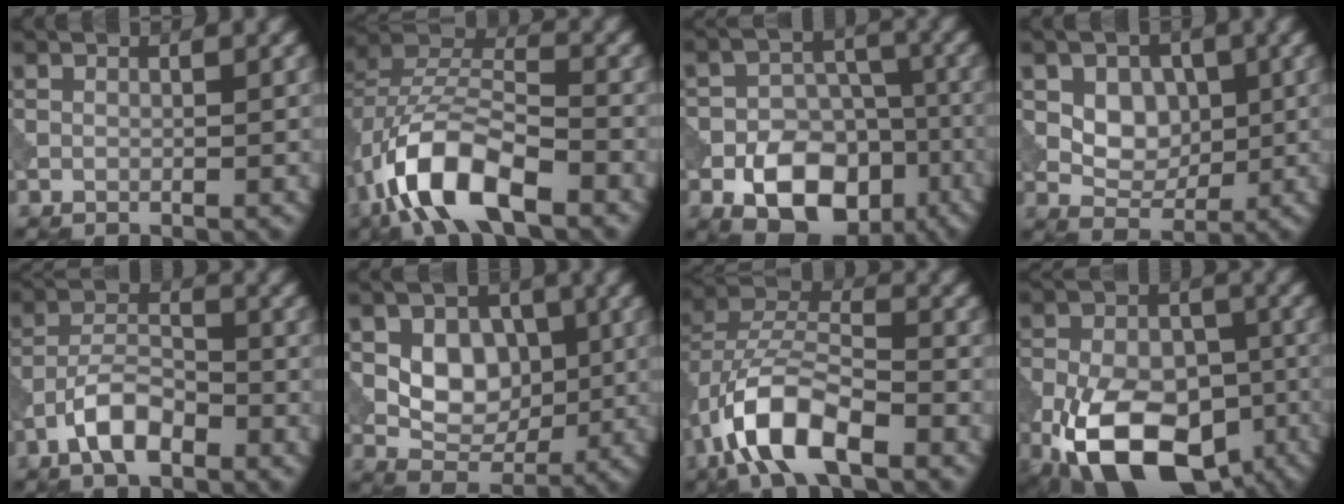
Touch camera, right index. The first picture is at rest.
{"total": 10.0, "force": [-5.4, 4.4, 7.2], "torque": [-0.140, 0.011, -0.108]}
{"total": 10.3, "force": [-4.9, 6.9, 5.9], "torque": [-0.083, -0.008, -0.079]}
{"total": 3.9, "force": [0.5, 3.0, 2.5], "torque": [-0.038, -0.005, 0.004]}
{"total": 4.7, "force": [-2.8, 2.0, 3.2], "torque": [-0.051, 0.009, -0.058]}
{"total": 5.3, "force": [0.4, 4.0, 3.6], "torque": [-0.055, -0.004, 0.006]}
{"total": 9.1, "force": [-4.7, 4.0, 6.7], "torque": [-0.131, 0.011, -0.097]}
{"total": 15.9, "force": [-7.4, 9.2, 10.6], "torque": [-0.204, -0.026, -0.126]}